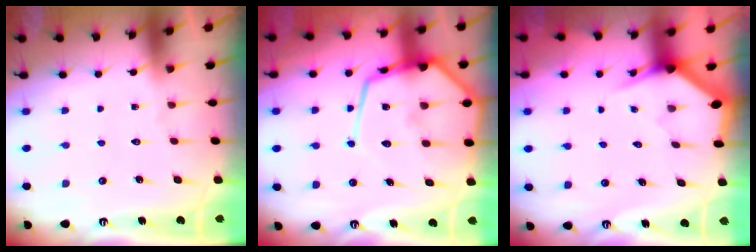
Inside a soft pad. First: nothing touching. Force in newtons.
{"total": 18.4, "press": 18.3, "slide": 1.8}
{"total": 3.0, "press": 3.0, "slide": 0.0}